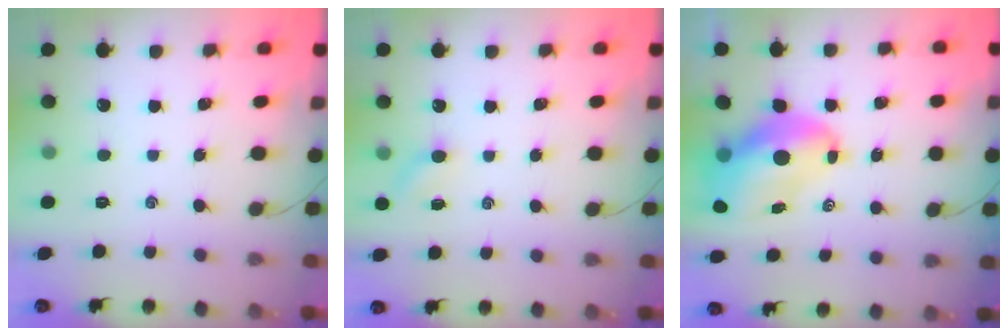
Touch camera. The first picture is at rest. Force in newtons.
{"total": 4.4, "press": 4.3, "slide": 1.1}
{"total": 12.1, "press": 11.7, "slide": 3.2}